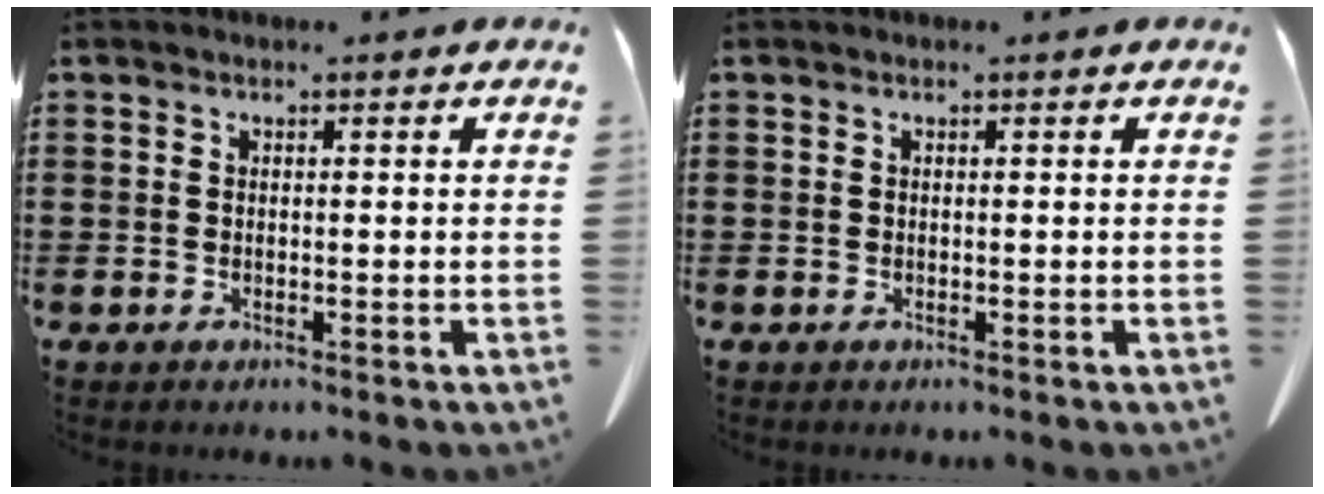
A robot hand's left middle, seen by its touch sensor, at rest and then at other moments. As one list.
[{"total": 0.0}]